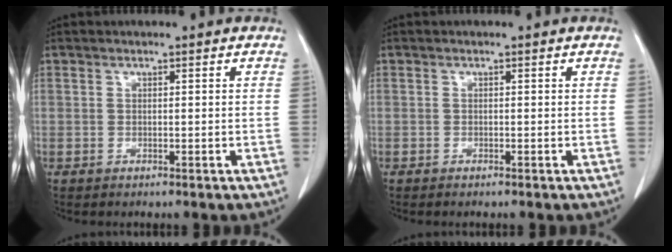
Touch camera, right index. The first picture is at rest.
{"total": 0.5, "force": [-0.4, 0.0, 0.2], "torque": [-0.010, -0.002, -0.007]}